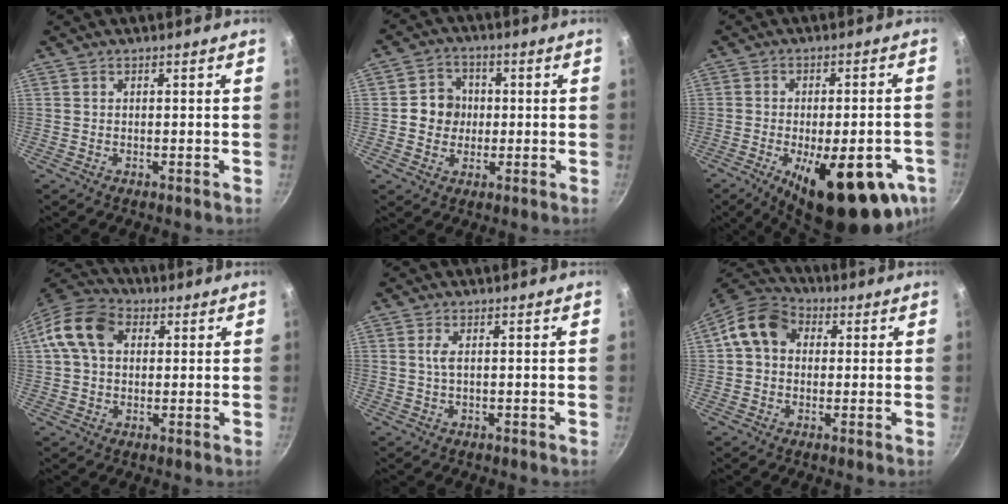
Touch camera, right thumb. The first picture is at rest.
{"total": 6.6, "force": [0.1, 6.1, 2.5], "torque": [-0.005, 0.007, -0.009]}
{"total": 22.2, "force": [-8.7, 8.2, 18.7], "torque": [-0.225, 0.005, -0.111]}
{"total": 11.6, "force": [2.8, 8.4, 7.5], "torque": [-0.119, 0.021, 0.032]}
{"total": 1.6, "force": [0.3, 0.4, 1.6], "torque": [-0.036, 0.001, 0.007]}
{"total": 9.7, "force": [1.7, 7.7, 5.7], "torque": [-0.075, 0.022, 0.010]}